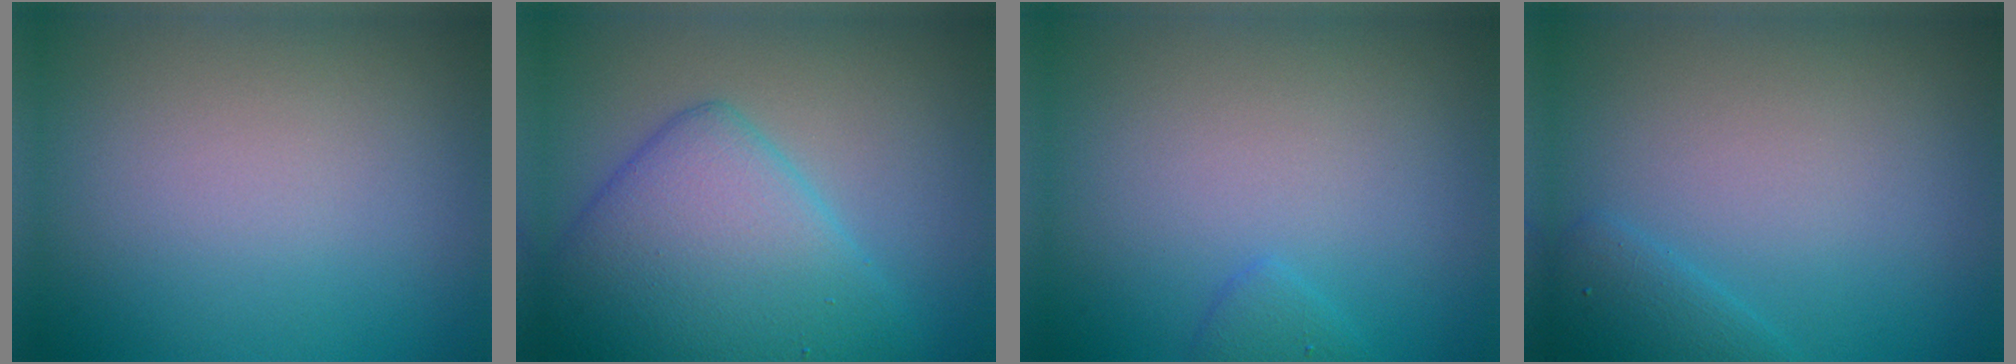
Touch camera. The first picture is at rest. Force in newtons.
{"total": 7.9, "press": 7.9, "slide": 0.2}
{"total": 1.1, "press": 1.0, "slide": 0.1}
{"total": 1.9, "press": 1.9, "slide": 0.1}